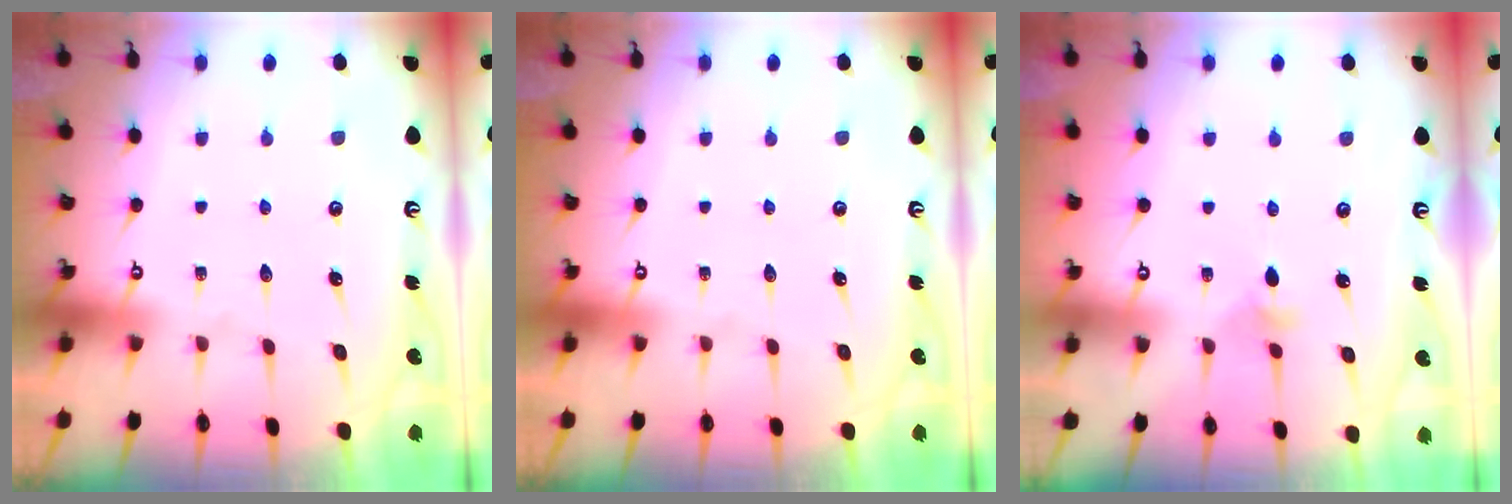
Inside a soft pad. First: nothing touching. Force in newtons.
{"total": 0.0}
{"total": 3.8, "press": 3.7, "slide": 0.8}